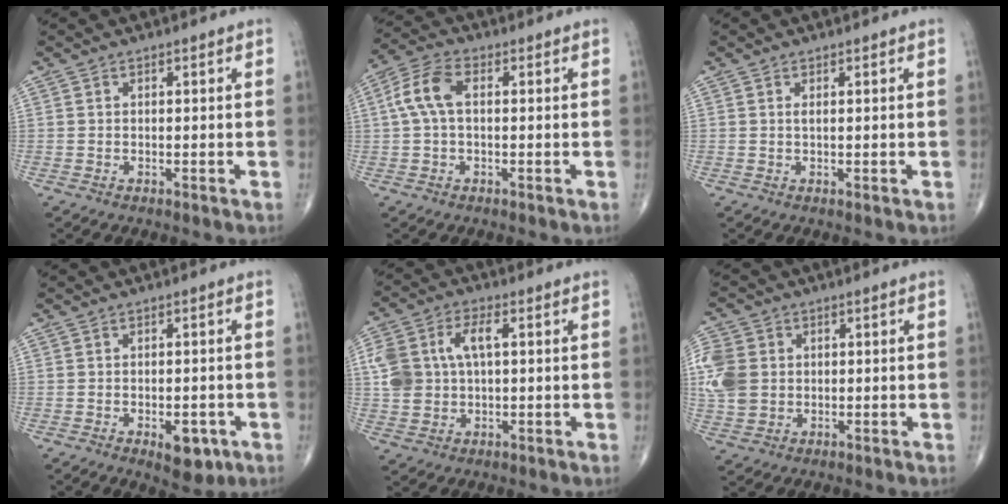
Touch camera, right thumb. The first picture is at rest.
{"total": 7.0, "force": [0.8, 3.8, 5.9], "torque": [-0.132, 0.026, 0.013]}
{"total": 0.7, "force": [0.3, 0.0, 0.7], "torque": [-0.017, -0.002, 0.004]}
{"total": 5.6, "force": [-2.2, 2.8, 4.3], "torque": [-0.041, 0.004, -0.020]}
{"total": 10.7, "force": [1.9, 6.5, 8.3], "torque": [-0.171, 0.016, 0.039]}
{"total": 10.9, "force": [1.2, 8.9, 6.2], "torque": [-0.149, 0.002, 0.026]}